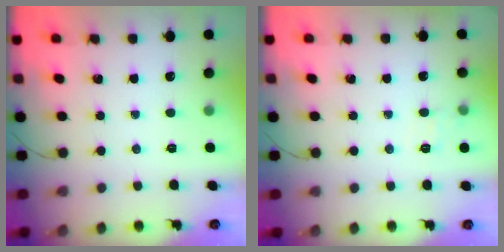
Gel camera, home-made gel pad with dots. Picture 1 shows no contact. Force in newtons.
{"total": 5.6, "press": 5.4, "slide": 1.4}